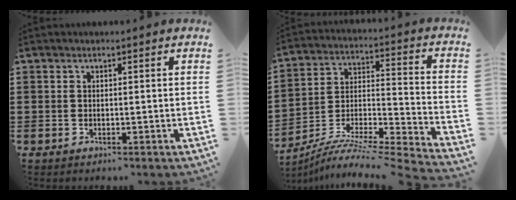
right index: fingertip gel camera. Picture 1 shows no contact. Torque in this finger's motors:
{"motor_torque": [0.92, 1.21, -0.08, 0.00]}